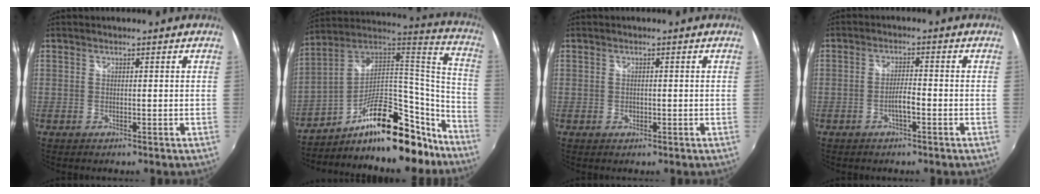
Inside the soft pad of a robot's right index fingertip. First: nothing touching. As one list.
[{"total": 24.3, "force": [-16.1, 9.9, 15.4], "torque": [-0.224, 0.043, -0.242]}, {"total": 1.0, "force": [-0.2, 0.8, 0.5], "torque": [-0.009, -0.001, -0.003]}, {"total": 2.7, "force": [-1.4, 0.4, 2.3], "torque": [-0.048, 0.003, -0.026]}]